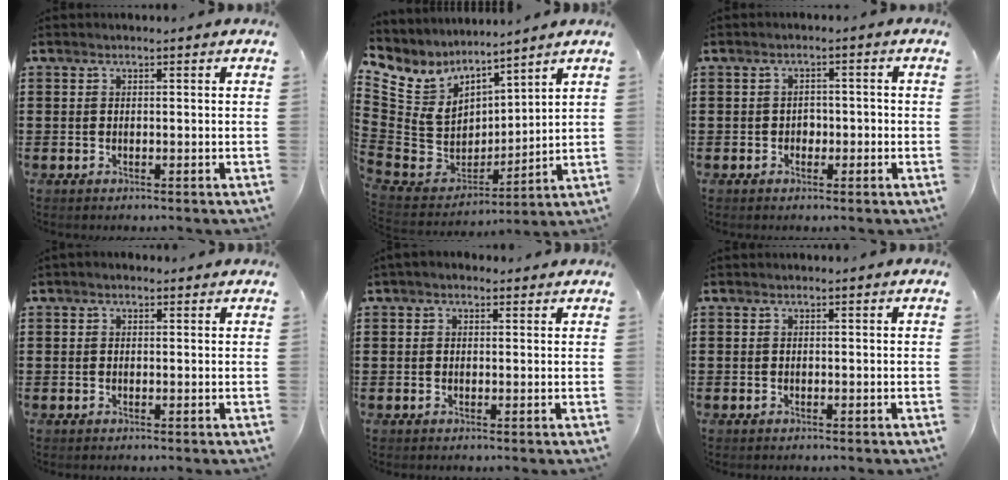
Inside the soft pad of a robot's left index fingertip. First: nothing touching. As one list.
[{"total": 6.9, "force": [4.4, 5.2, 1.3], "torque": [-0.087, -0.048, 0.079]}, {"total": 1.6, "force": [-0.8, 1.2, 0.7], "torque": [-0.018, 0.004, -0.021]}, {"total": 0.8, "force": [0.3, 0.6, 0.5], "torque": [-0.010, 0.006, 0.005]}, {"total": 1.4, "force": [0.9, 0.9, 0.6], "torque": [-0.015, 0.007, 0.017]}, {"total": 0.0}]